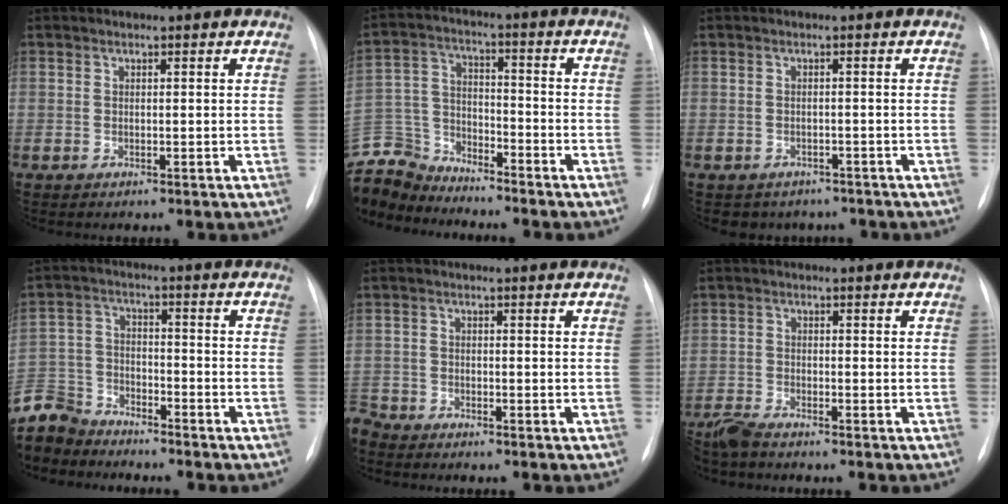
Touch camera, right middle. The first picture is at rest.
{"total": 12.4, "force": [-12.1, 2.3, 1.6], "torque": [-0.038, 0.019, -0.233]}
{"total": 4.8, "force": [-3.9, 2.7, 0.1], "torque": [0.005, 0.013, -0.046]}
{"total": 12.7, "force": [-11.5, 4.8, 2.2], "torque": [-0.070, 0.014, -0.219]}
{"total": 4.2, "force": [-4.0, 1.1, 0.5], "torque": [-0.006, -0.012, -0.078]}
{"total": 3.4, "force": [-3.2, 0.1, 1.2], "torque": [-0.027, -0.014, -0.065]}